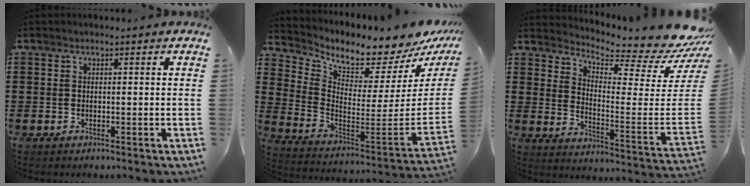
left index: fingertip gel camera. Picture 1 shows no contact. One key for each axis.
{"total": 6.2, "fx": 5.8, "fy": 1.0, "fz": 1.6, "tx": -0.055, "ty": -0.078, "tz": 0.093}
{"total": 5.8, "fx": 5.4, "fy": 0.2, "fz": 2.2, "tx": -0.058, "ty": -0.070, "tz": 0.089}